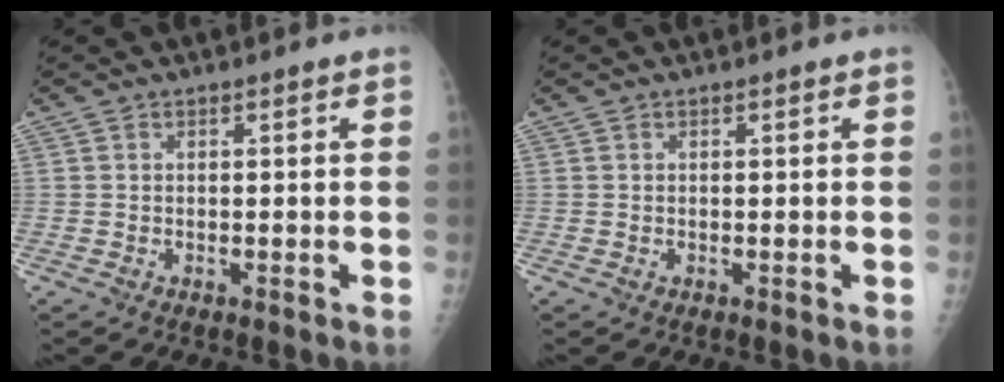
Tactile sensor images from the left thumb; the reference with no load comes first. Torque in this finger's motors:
{"motor_torque": [-0.51, -0.27, 0.23, -0.21, -0.04]}